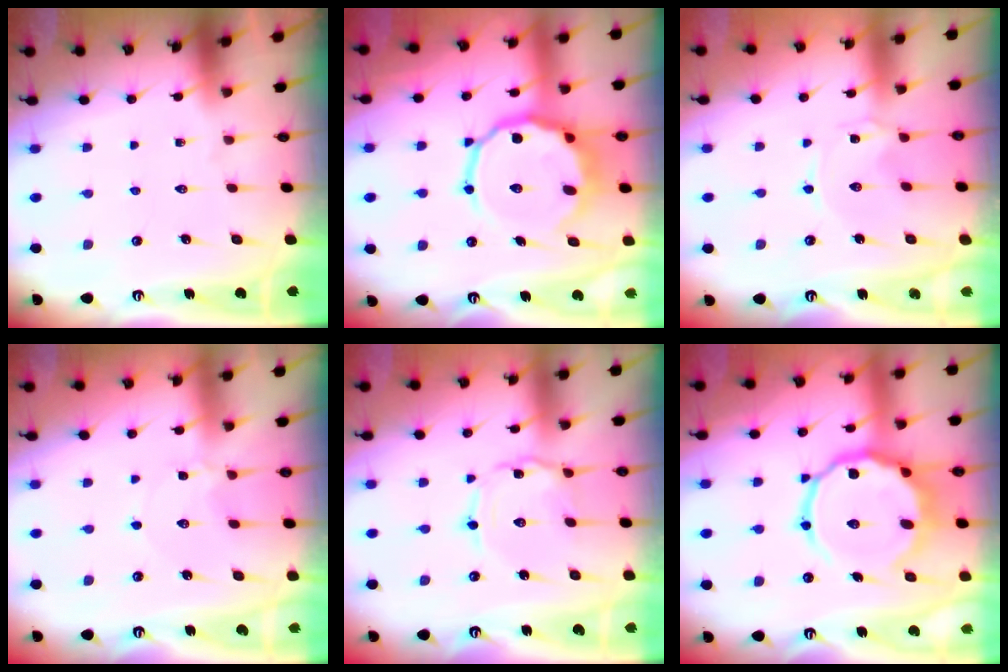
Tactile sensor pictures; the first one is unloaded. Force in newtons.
{"total": 13.0, "press": 12.7, "slide": 3.0}
{"total": 0.0}
{"total": 1.7, "press": 1.7, "slide": 0.3}
{"total": 1.2, "press": 1.1, "slide": 0.2}
{"total": 16.1, "press": 16.0, "slide": 1.5}